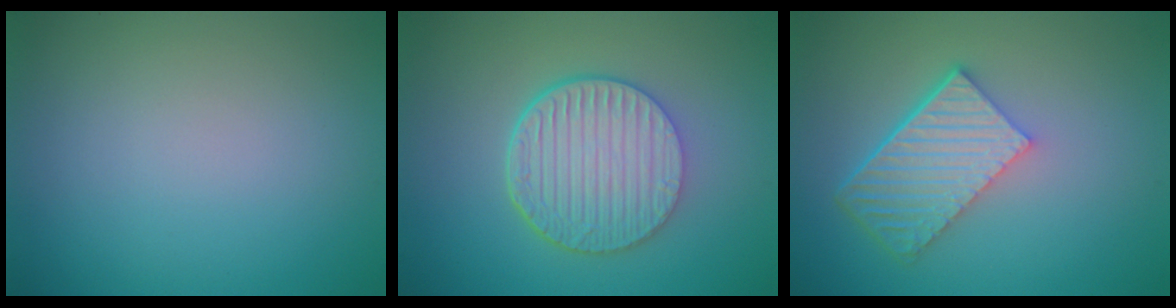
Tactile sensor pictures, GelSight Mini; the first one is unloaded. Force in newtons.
{"total": 6.5, "press": 4.7, "slide": 4.4}
{"total": 6.1, "press": 4.3, "slide": 4.3}